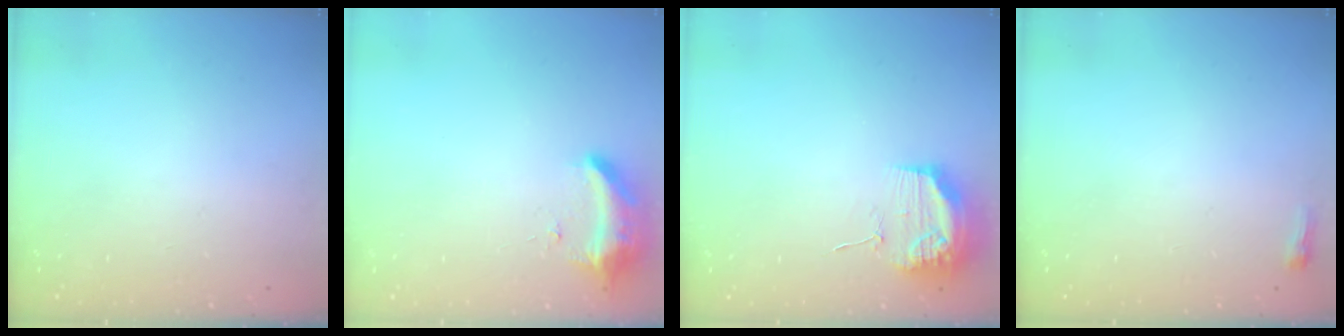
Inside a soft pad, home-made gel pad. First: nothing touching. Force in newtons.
{"total": 8.9, "press": 8.8, "slide": 1.6}
{"total": 12.3, "press": 12.3, "slide": 1.1}
{"total": 2.6, "press": 2.5, "slide": 0.6}